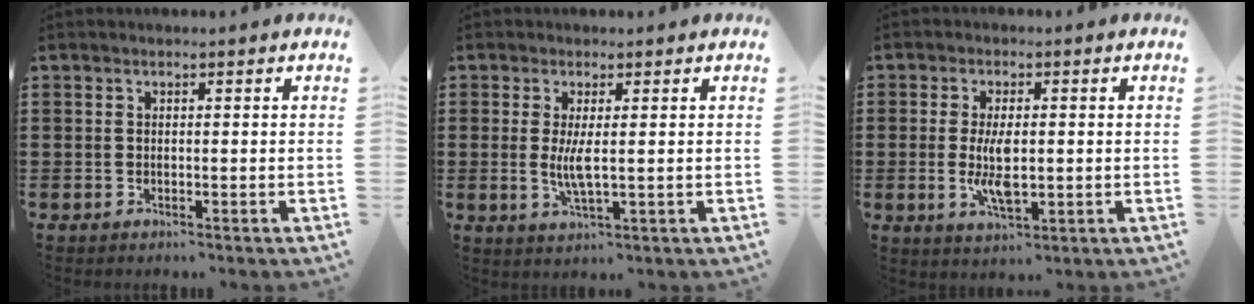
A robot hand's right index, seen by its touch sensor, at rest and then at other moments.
{"total": 3.6, "force": [0.3, 0.6, 3.6], "torque": [-0.073, -0.007, 0.003]}
{"total": 6.0, "force": [-0.3, 2.4, 5.5], "torque": [-0.113, -0.008, -0.012]}